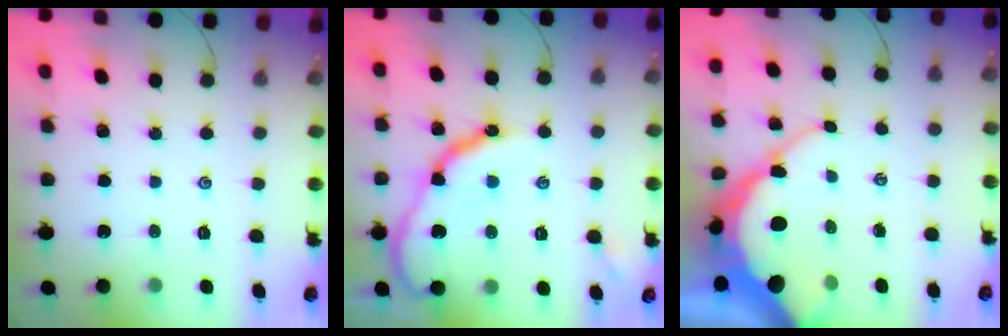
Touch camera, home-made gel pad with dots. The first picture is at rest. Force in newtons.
{"total": 12.4, "press": 12.4, "slide": 0.6}
{"total": 15.1, "press": 15.1, "slide": 1.2}